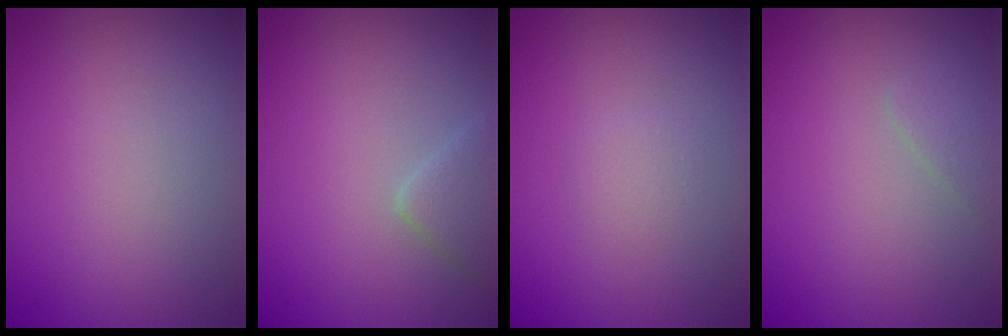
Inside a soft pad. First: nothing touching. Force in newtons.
{"total": 2.3, "press": 2.3, "slide": 0.1}
{"total": 0.8, "press": 0.8, "slide": 0.0}
{"total": 0.9, "press": 0.9, "slide": 0.1}